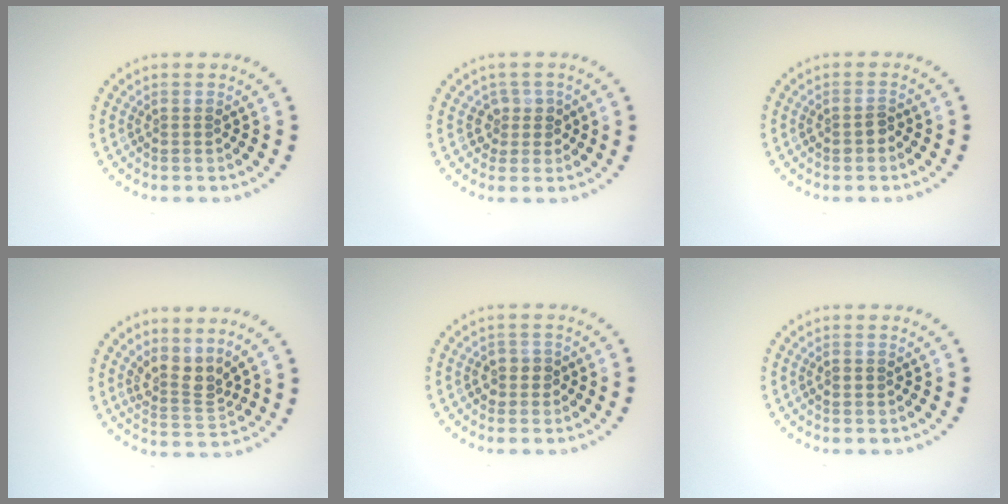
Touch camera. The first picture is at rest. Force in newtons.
{"total": 1.8, "press": 1.4, "slide": 1.1}
{"total": 1.2, "press": 1.1, "slide": 0.4}
{"total": 2.9, "press": 2.1, "slide": 2.0}
{"total": 1.7, "press": 1.5, "slide": 0.7}
{"total": 1.1, "press": 1.1, "slide": 0.2}